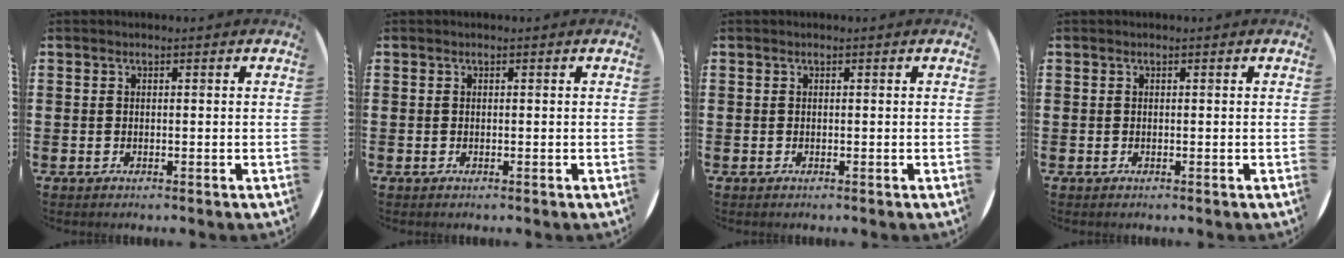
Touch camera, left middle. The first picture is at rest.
{"total": 0.0}
{"total": 0.0}
{"total": 0.0}